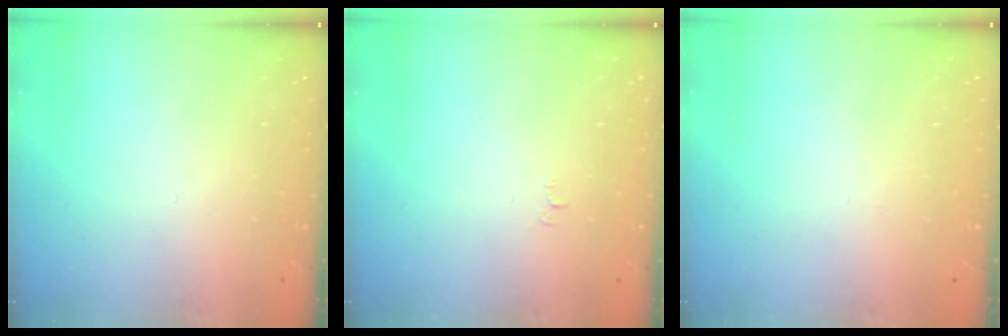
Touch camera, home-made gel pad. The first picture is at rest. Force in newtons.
{"total": 4.0, "press": 3.9, "slide": 0.3}
{"total": 2.8, "press": 2.8, "slide": 0.4}